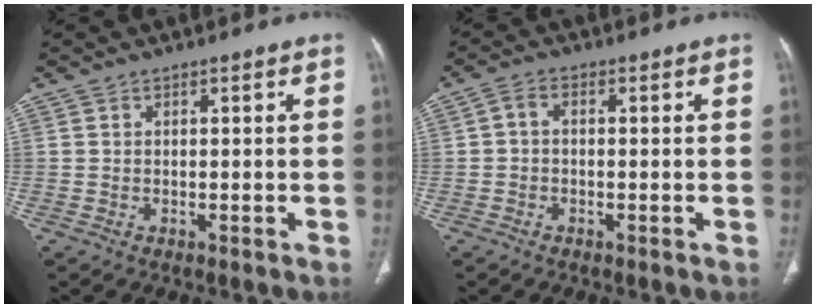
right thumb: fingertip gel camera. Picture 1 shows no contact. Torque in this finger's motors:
{"motor_torque": [-0.39, 0.42, 0.13, 0.30, 0.03]}